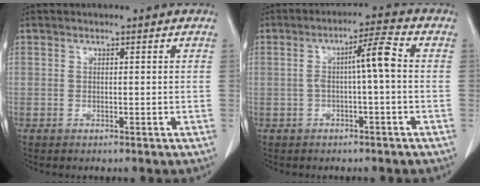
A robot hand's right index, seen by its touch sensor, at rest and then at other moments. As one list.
[{"total": 5.3, "force": [0.0, 0.2, 5.3], "torque": [-0.088, 0.019, 0.000]}]